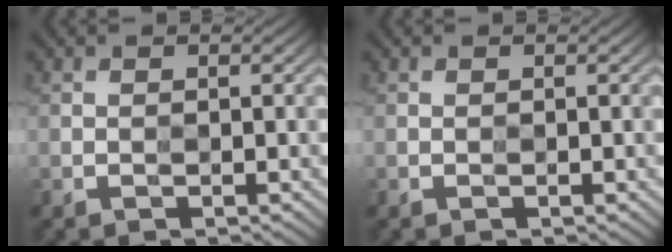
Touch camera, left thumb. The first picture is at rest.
{"total": 0.0}